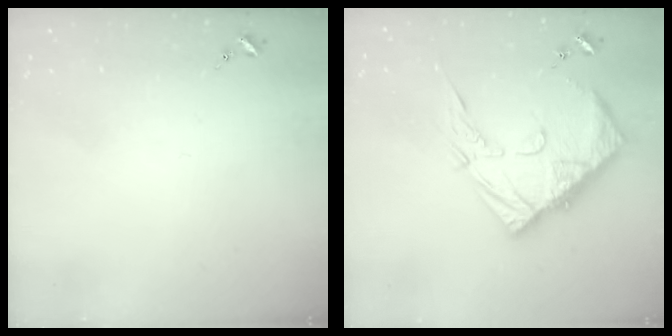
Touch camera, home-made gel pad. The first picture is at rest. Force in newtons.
{"total": 16.8, "press": 16.7, "slide": 1.7}